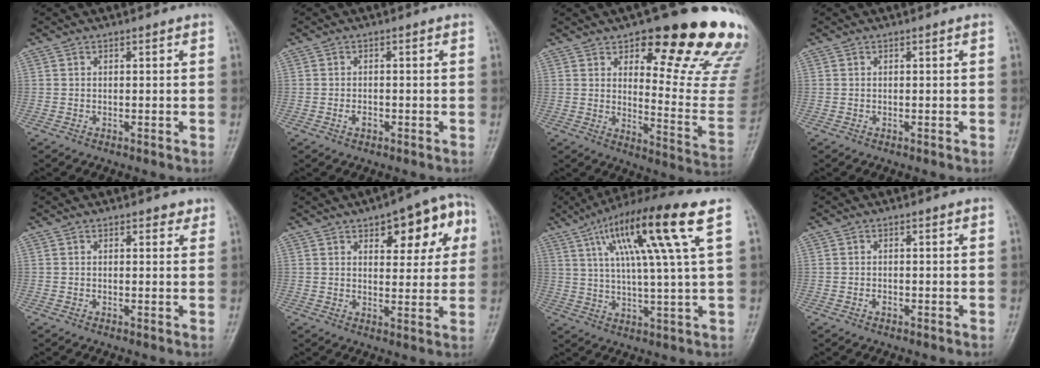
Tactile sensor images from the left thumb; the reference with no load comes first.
{"total": 1.5, "force": [-0.6, 0.9, 0.9], "torque": [-0.011, 0.003, -0.011]}
{"total": 23.6, "force": [14.8, 7.1, 17.0], "torque": [-0.167, -0.096, 0.196]}
{"total": 0.0}
{"total": 1.8, "force": [1.2, 1.0, 0.7], "torque": [0.008, -0.005, 0.011]}
{"total": 12.5, "force": [5.1, 5.8, 9.7], "torque": [-0.078, -0.001, 0.062]}
{"total": 17.0, "force": [7.1, 0.8, 15.4], "torque": [-0.270, -0.004, 0.118]}
{"total": 0.8, "force": [-0.3, 0.6, 0.5], "torque": [-0.004, 0.001, -0.006]}